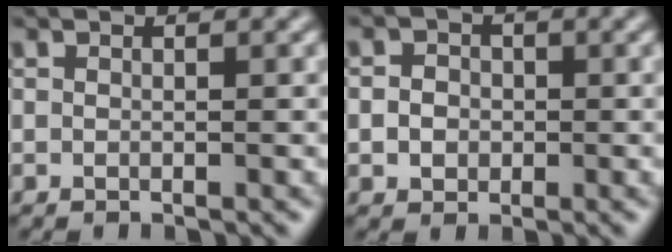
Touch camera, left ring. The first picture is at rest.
{"total": 2.6, "force": [0.0, 2.3, 1.2], "torque": [-0.006, 0.010, -0.012]}